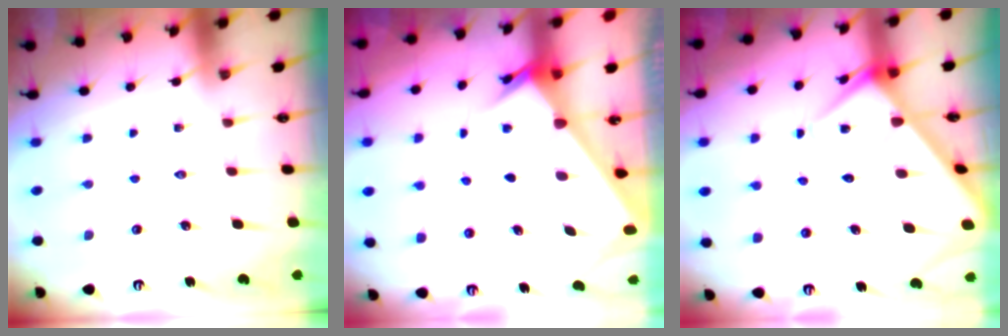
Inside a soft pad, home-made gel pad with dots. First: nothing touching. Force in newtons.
{"total": 2.7, "press": 2.7, "slide": 0.2}
{"total": 8.4, "press": 8.4, "slide": 0.8}